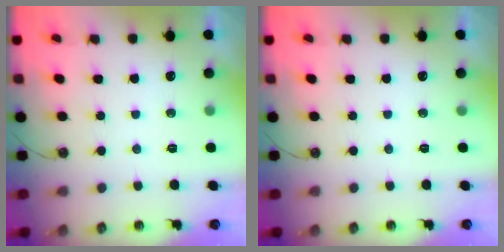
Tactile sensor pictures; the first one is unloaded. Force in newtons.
{"total": 0.0}